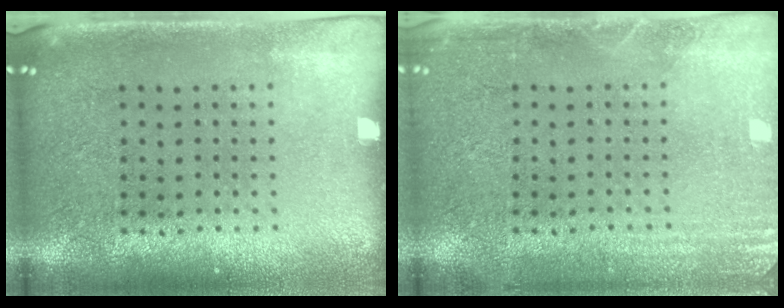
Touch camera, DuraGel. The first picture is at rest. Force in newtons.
{"total": 2.6, "press": 2.5, "slide": 0.4}